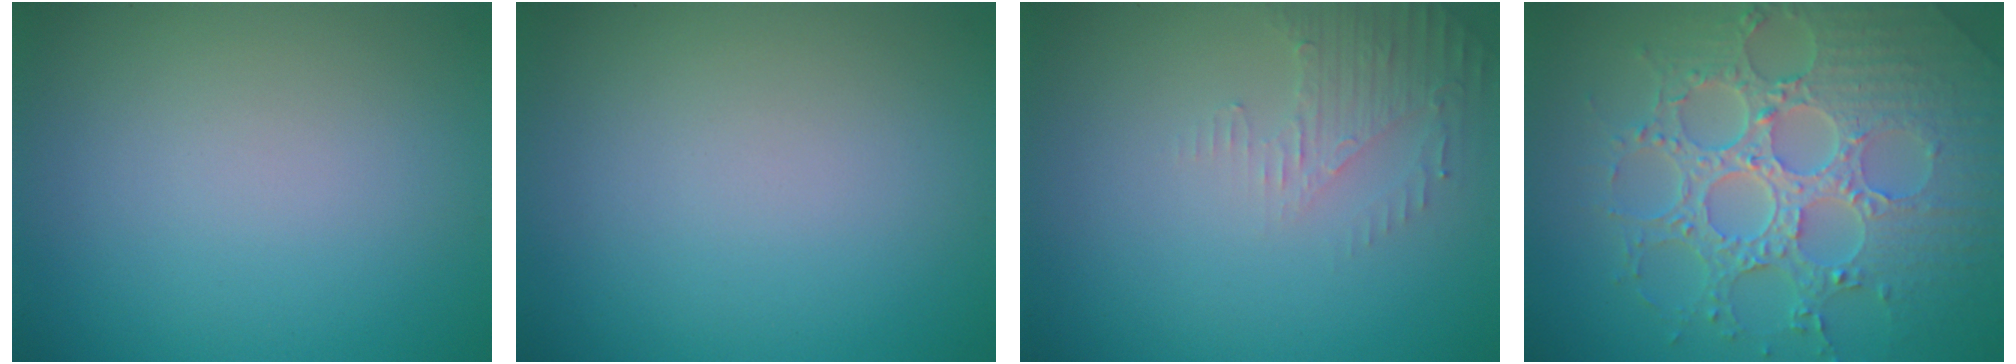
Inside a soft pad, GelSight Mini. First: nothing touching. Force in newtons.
{"total": 0.0}
{"total": 2.2, "press": 2.1, "slide": 0.5}
{"total": 8.4, "press": 6.2, "slide": 5.6}